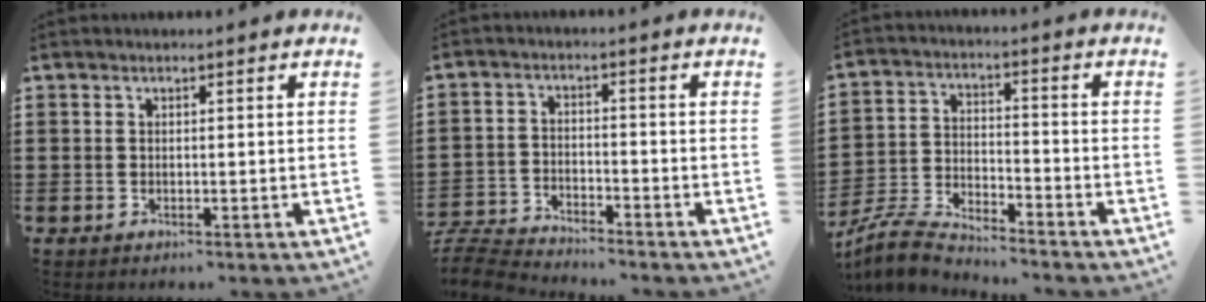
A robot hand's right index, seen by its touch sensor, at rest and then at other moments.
{"total": 5.4, "force": [-5.3, 0.5, 0.4], "torque": [-0.035, -0.003, -0.116]}
{"total": 5.8, "force": [-5.6, 0.5, 1.2], "torque": [-0.047, -0.003, -0.117]}